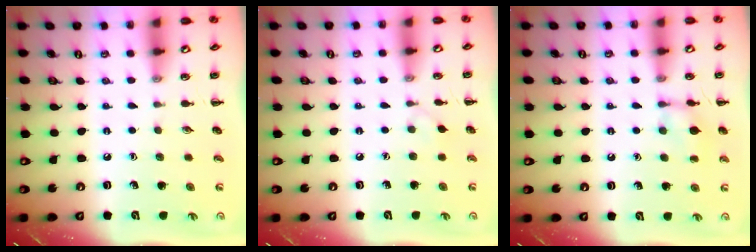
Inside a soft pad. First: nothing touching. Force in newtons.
{"total": 3.0, "press": 2.8, "slide": 1.0}
{"total": 8.8, "press": 8.7, "slide": 1.2}